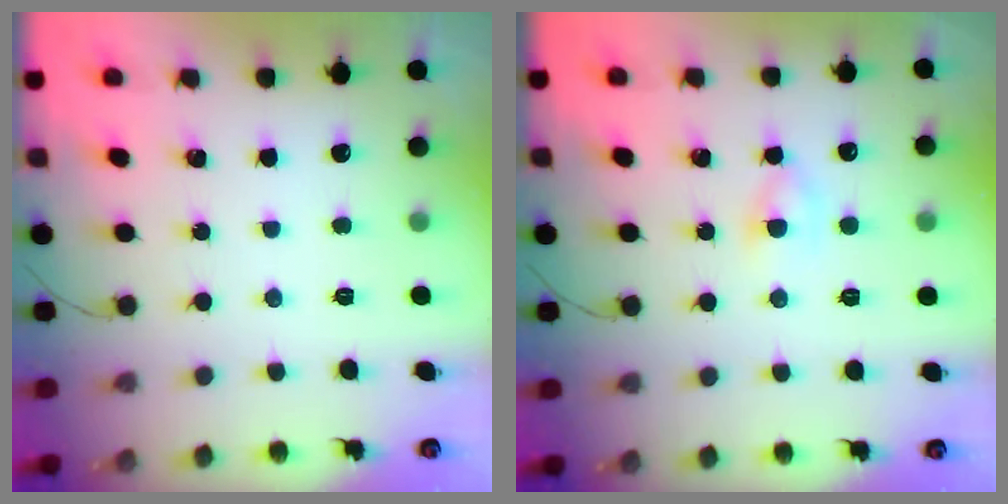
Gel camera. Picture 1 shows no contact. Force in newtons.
{"total": 3.2, "press": 3.0, "slide": 1.2}